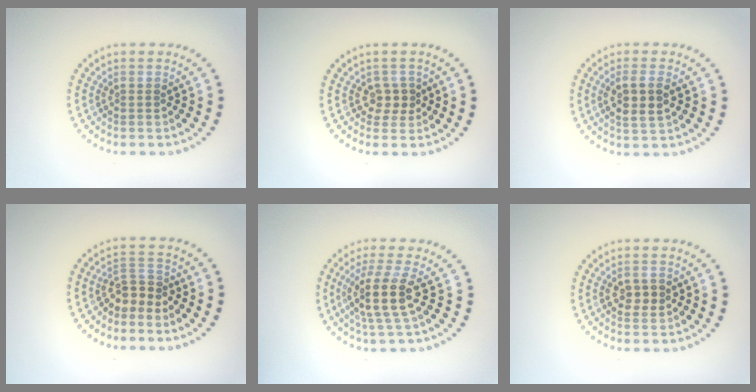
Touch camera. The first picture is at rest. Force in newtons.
{"total": 1.8, "press": 1.7, "slide": 0.7}
{"total": 2.9, "press": 2.8, "slide": 0.9}
{"total": 2.2, "press": 1.9, "slide": 1.3}
{"total": 4.1, "press": 3.4, "slide": 2.4}
{"total": 1.9, "press": 1.9, "slide": 0.1}